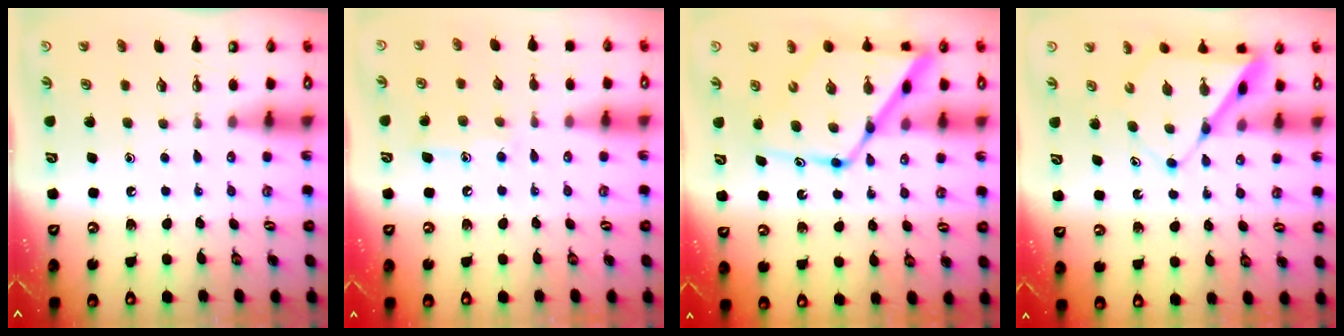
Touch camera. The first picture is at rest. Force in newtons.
{"total": 9.2, "press": 9.2, "slide": 0.6}
{"total": 15.7, "press": 15.6, "slide": 1.3}
{"total": 9.4, "press": 9.3, "slide": 0.7}